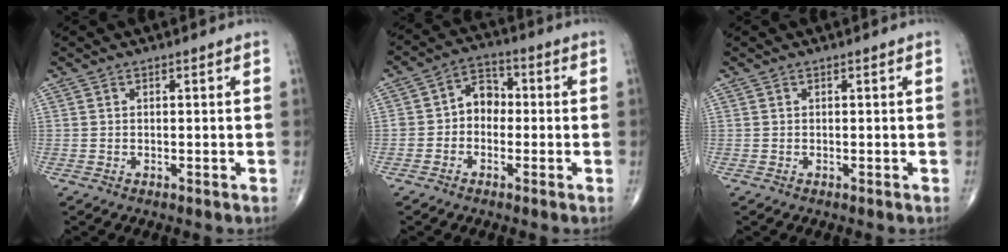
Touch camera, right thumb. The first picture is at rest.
{"total": 6.0, "force": [-0.8, 4.7, 3.6], "torque": [-0.028, 0.027, -0.029]}
{"total": 0.0}